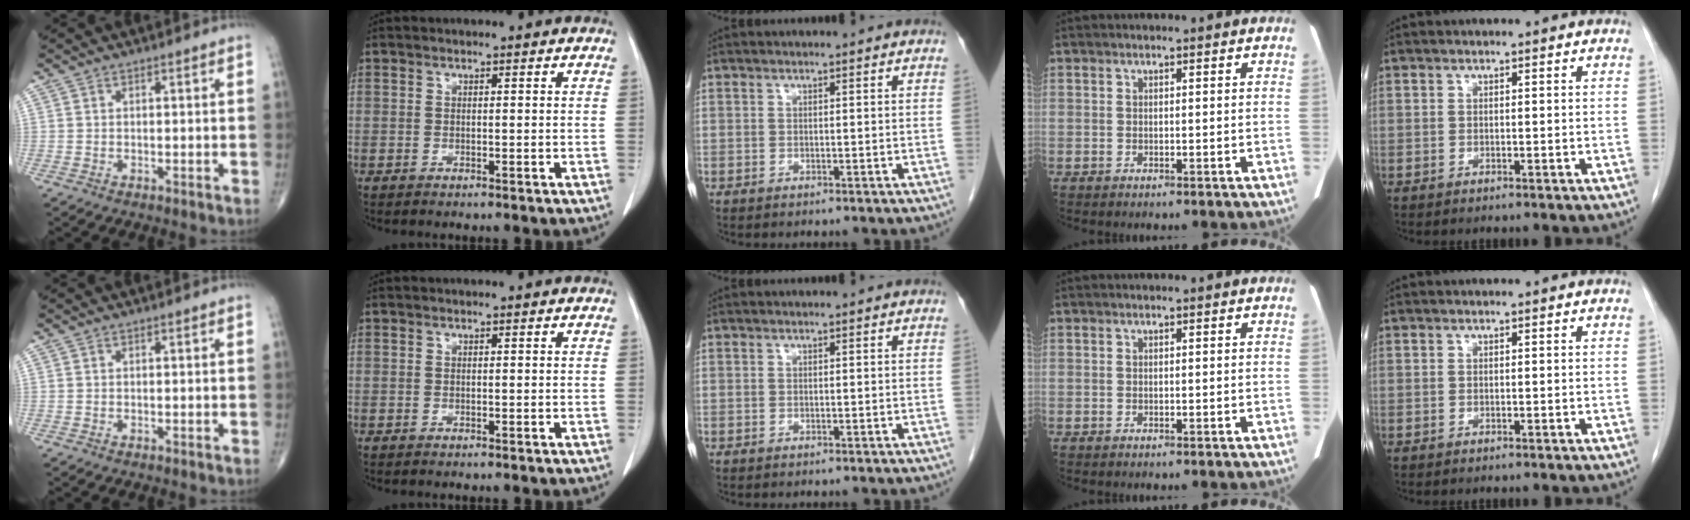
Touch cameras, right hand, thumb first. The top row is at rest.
{}